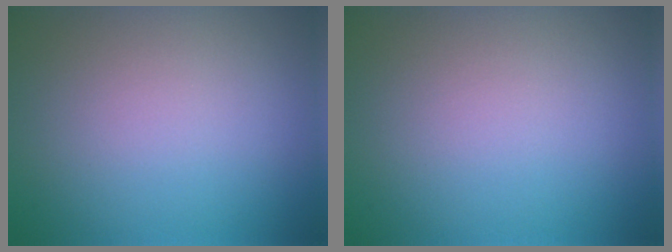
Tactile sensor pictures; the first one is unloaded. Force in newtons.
{"total": 0.0}